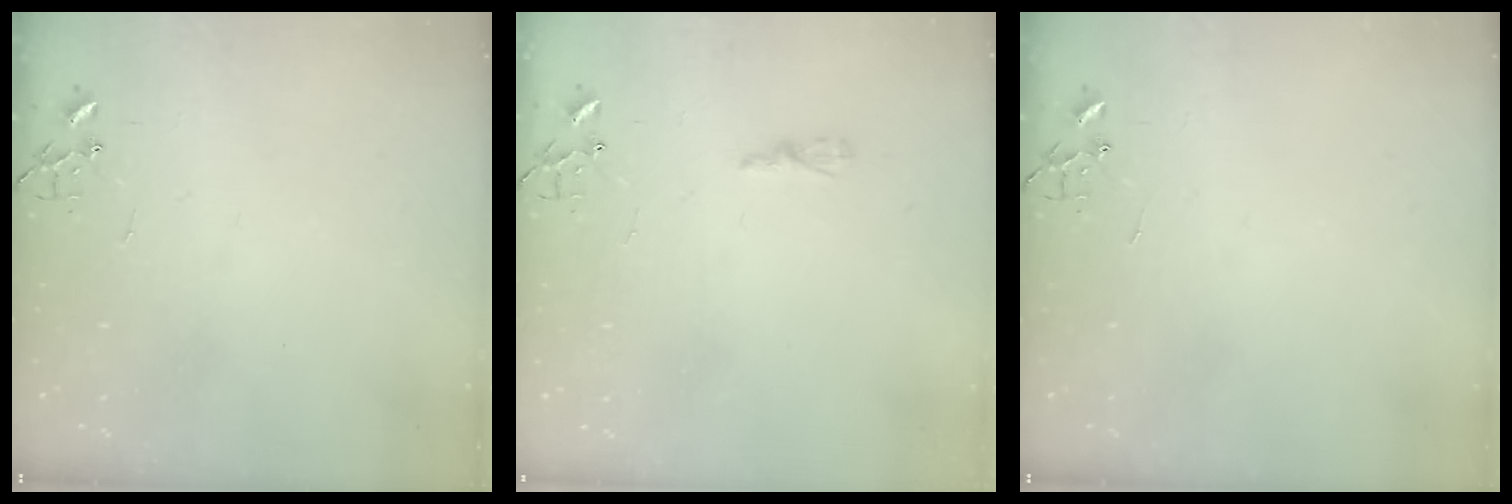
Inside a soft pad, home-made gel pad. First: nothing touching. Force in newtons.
{"total": 2.9, "press": 2.9, "slide": 0.4}
{"total": 0.0}